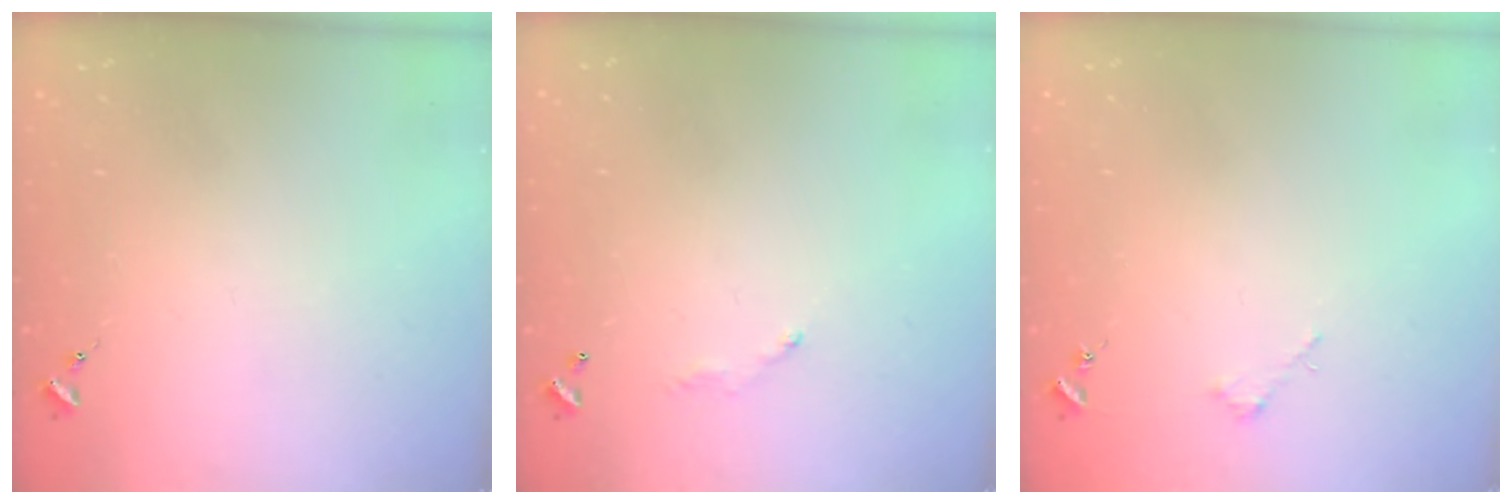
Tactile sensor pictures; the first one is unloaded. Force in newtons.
{"total": 4.0, "press": 4.0, "slide": 0.2}
{"total": 1.8, "press": 1.8, "slide": 0.2}